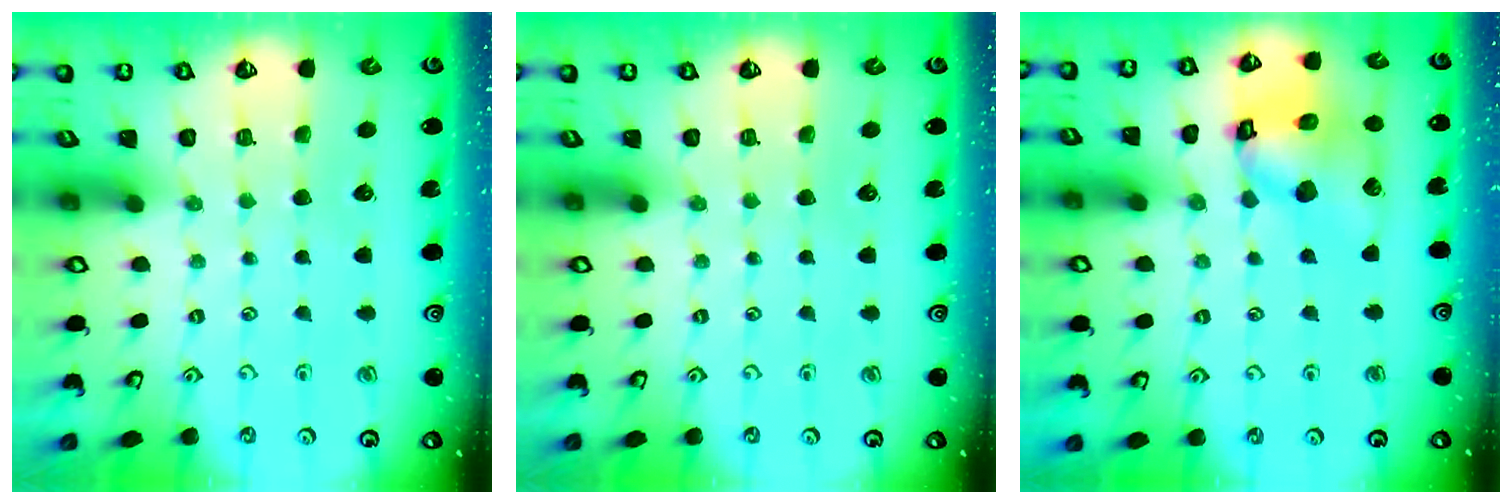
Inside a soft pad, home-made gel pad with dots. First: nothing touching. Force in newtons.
{"total": 0.0}
{"total": 14.8, "press": 14.7, "slide": 1.7}